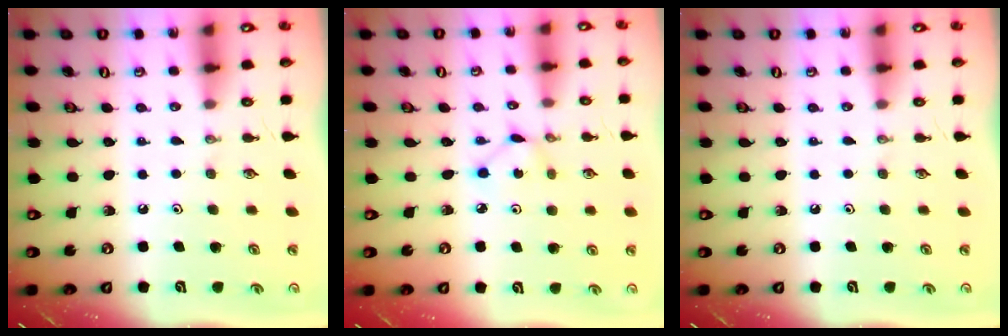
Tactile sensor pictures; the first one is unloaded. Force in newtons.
{"total": 2.3, "press": 2.3, "slide": 0.2}
{"total": 0.0}